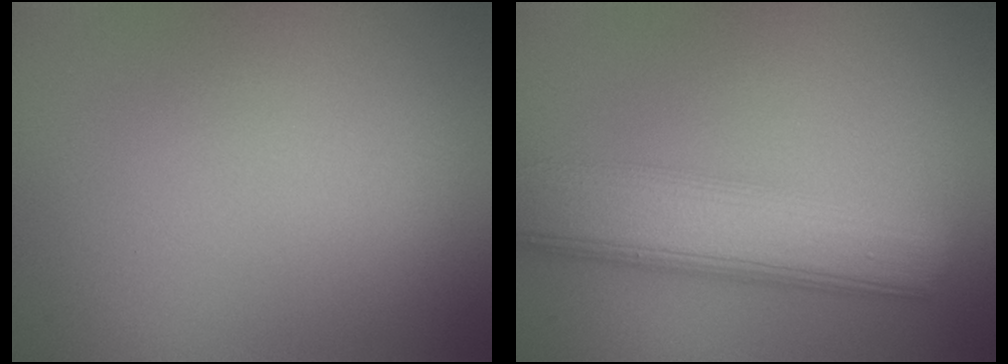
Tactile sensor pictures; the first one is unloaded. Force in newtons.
{"total": 7.5, "press": 7.5, "slide": 0.2}